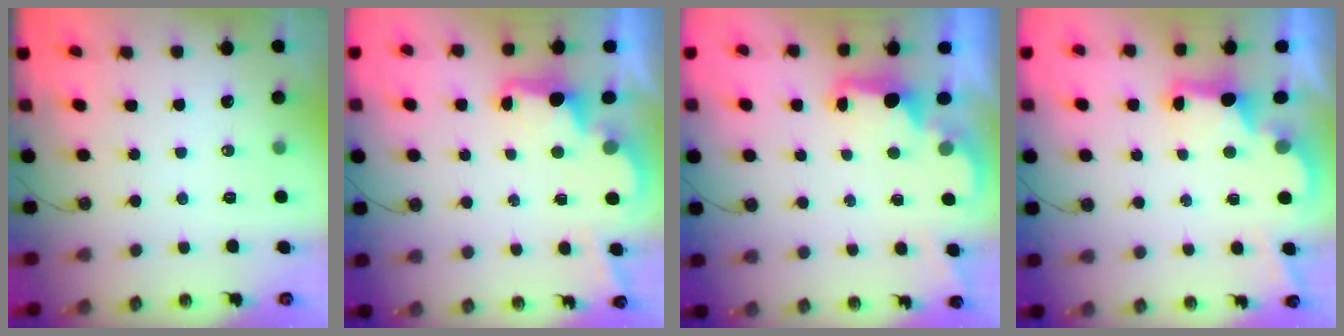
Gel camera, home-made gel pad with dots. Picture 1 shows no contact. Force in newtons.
{"total": 2.7, "press": 2.6, "slide": 0.8}
{"total": 2.3, "press": 2.2, "slide": 0.7}
{"total": 2.8, "press": 2.7, "slide": 0.9}